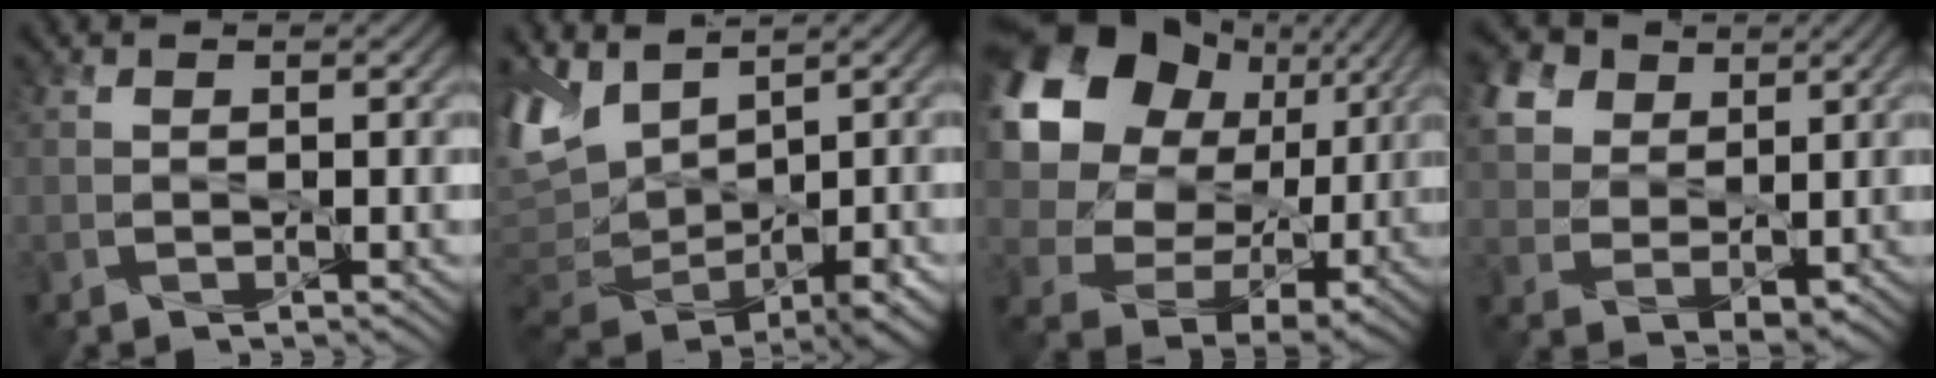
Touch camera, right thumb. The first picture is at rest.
{"total": 11.9, "force": [3.8, 6.8, 9.0], "torque": [-0.231, -0.003, 0.086]}
{"total": 17.7, "force": [6.6, 13.8, 8.9], "torque": [-0.230, 0.033, 0.138]}
{"total": 9.3, "force": [4.2, 6.8, 4.8], "torque": [-0.134, 0.016, 0.084]}